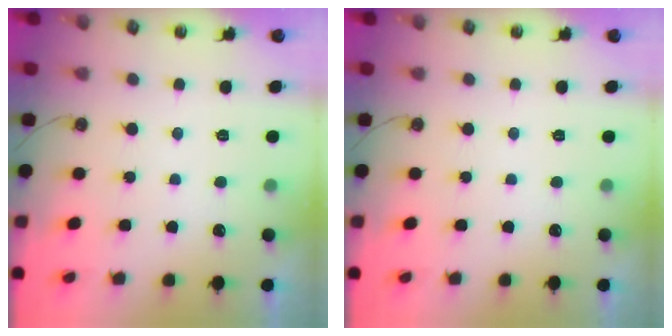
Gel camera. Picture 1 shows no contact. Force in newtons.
{"total": 0.0}